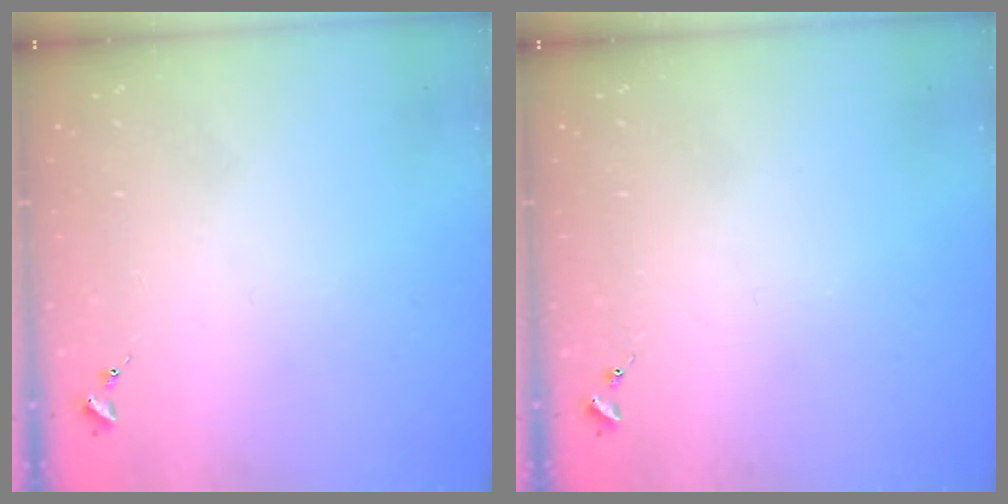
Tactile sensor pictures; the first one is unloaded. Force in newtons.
{"total": 0.0}